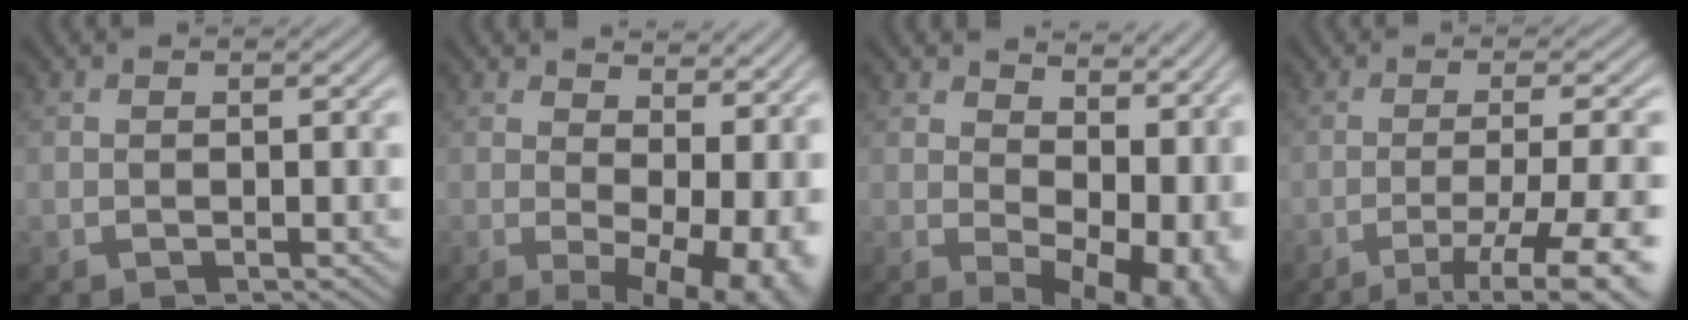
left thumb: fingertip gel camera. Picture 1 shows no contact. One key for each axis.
{"total": 12.5, "fx": 1.4, "fy": 6.5, "fz": 10.5, "tx": -0.115, "ty": -0.017, "tz": 0.060}
{"total": 14.6, "fx": 2.4, "fy": 9.4, "fz": 11.0, "tx": -0.101, "ty": -0.023, "tz": 0.090}
{"total": 10.6, "fx": -5.6, "fy": 2.1, "fz": 8.7, "tx": -0.140, "ty": 0.002, "tz": -0.073}